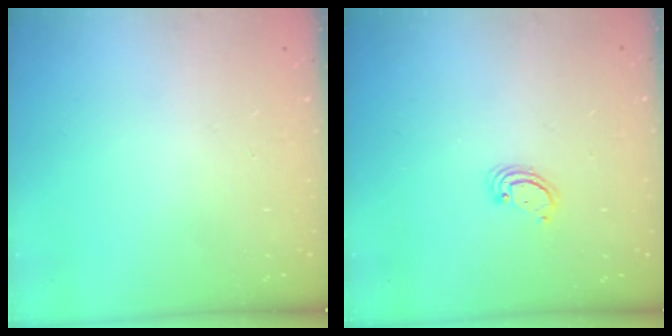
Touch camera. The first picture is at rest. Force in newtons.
{"total": 2.5, "press": 2.5, "slide": 0.2}